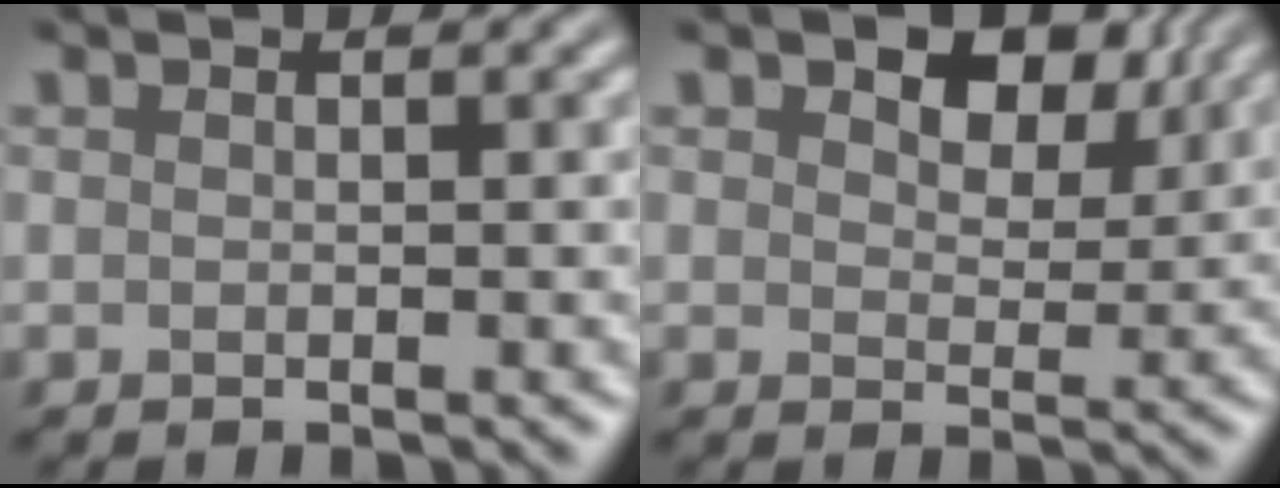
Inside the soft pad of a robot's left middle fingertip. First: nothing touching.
{"total": 5.4, "force": [3.3, 3.0, 3.1], "torque": [-0.050, 0.007, 0.044]}